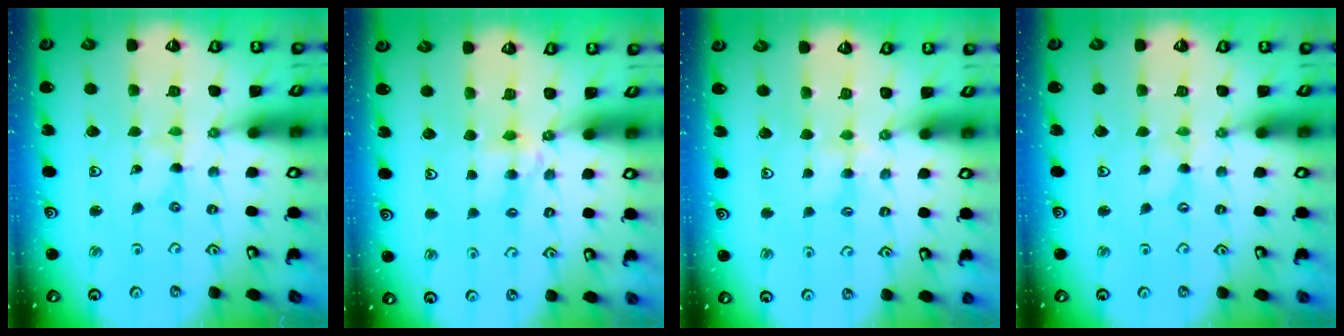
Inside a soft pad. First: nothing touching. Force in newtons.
{"total": 4.5, "press": 4.5, "slide": 0.5}
{"total": 4.0, "press": 4.0, "slide": 0.5}
{"total": 0.0}